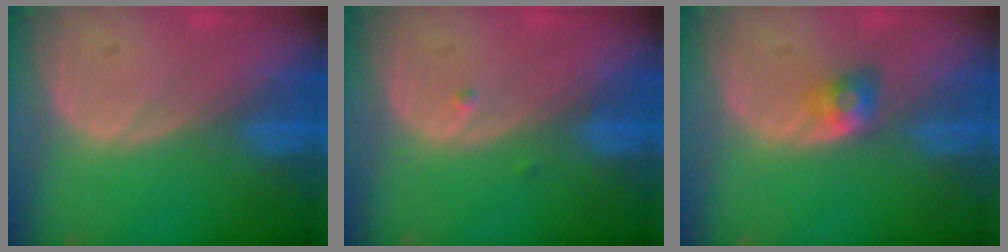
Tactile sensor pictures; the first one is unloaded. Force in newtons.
{"total": 0.9, "press": 0.7, "slide": 0.5}
{"total": 2.9, "press": 2.5, "slide": 1.6}